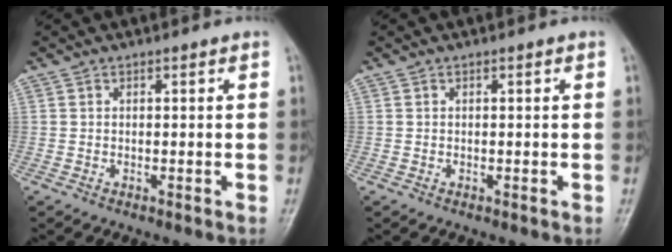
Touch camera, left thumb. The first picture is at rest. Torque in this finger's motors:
{"motor_torque": [-0.07, -0.04, -0.03, 0.03, 0.00]}